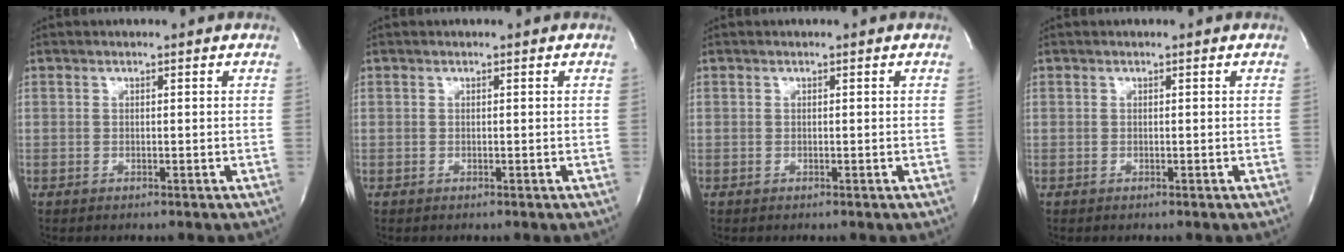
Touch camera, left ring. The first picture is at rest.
{"total": 0.0}
{"total": 0.0}
{"total": 0.0}